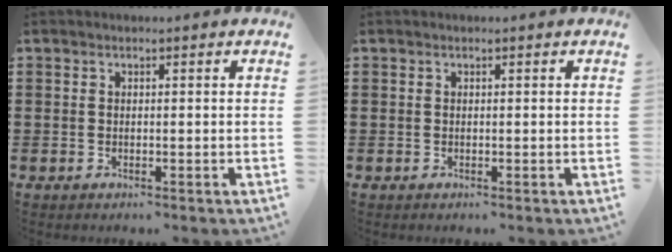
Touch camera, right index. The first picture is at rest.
{"total": 0.0}